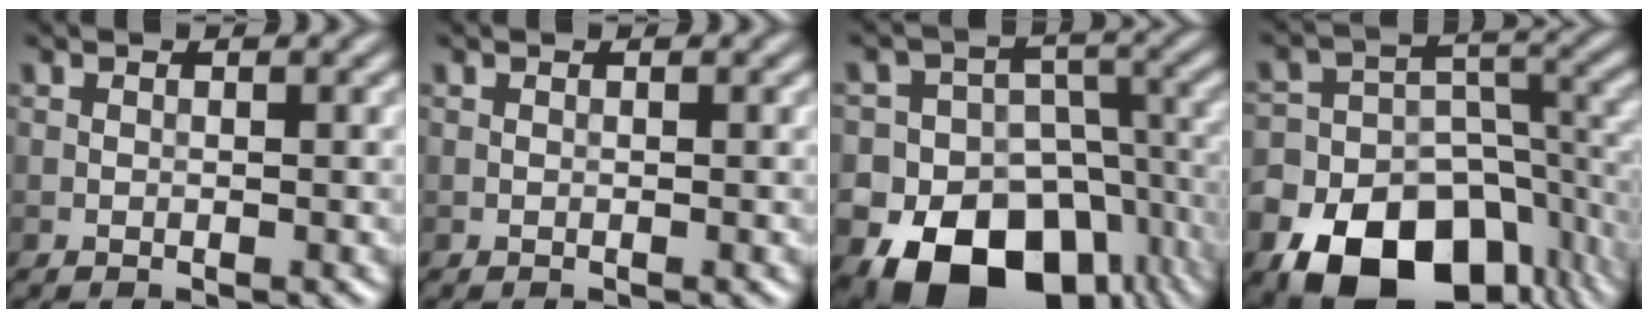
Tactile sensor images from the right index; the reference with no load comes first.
{"total": 0.0}
{"total": 16.4, "force": [-8.7, 12.2, 6.7], "torque": [-0.111, -0.030, -0.148]}
{"total": 18.1, "force": [-10.5, 12.8, 7.4], "torque": [-0.152, -0.046, -0.163]}